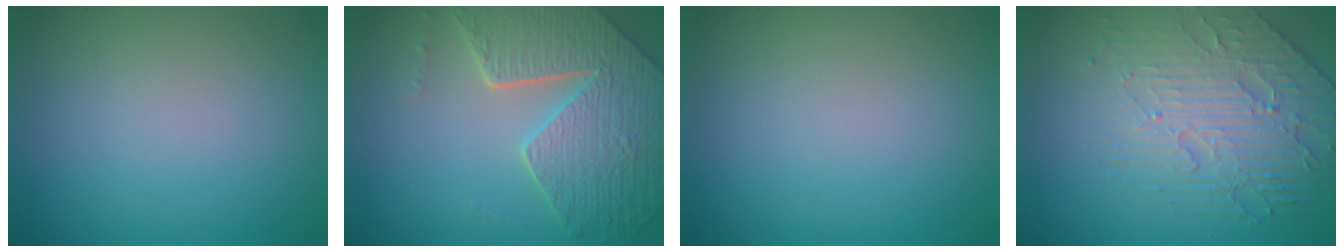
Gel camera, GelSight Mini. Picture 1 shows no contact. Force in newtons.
{"total": 7.5, "press": 5.6, "slide": 5.0}
{"total": 0.0}
{"total": 5.0, "press": 4.4, "slide": 2.5}